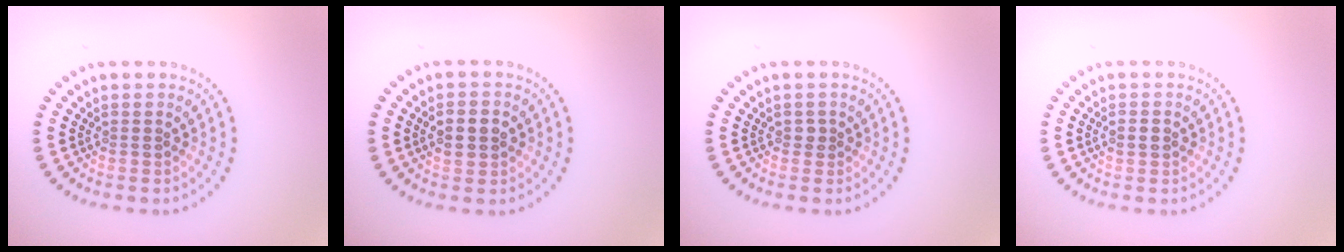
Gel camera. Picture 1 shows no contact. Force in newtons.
{"total": 2.9, "press": 2.9, "slide": 0.0}
{"total": 0.6, "press": 0.5, "slide": 0.3}
{"total": 0.8, "press": 0.8, "slide": 0.2}